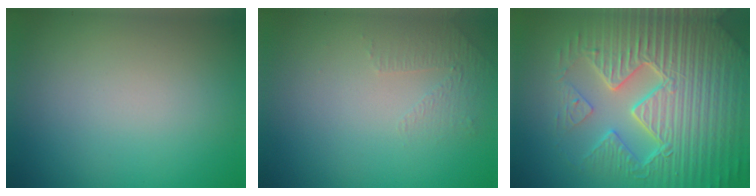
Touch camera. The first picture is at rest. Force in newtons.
{"total": 1.1, "press": 0.6, "slide": 1.0}
{"total": 9.6, "press": 6.7, "slide": 6.8}